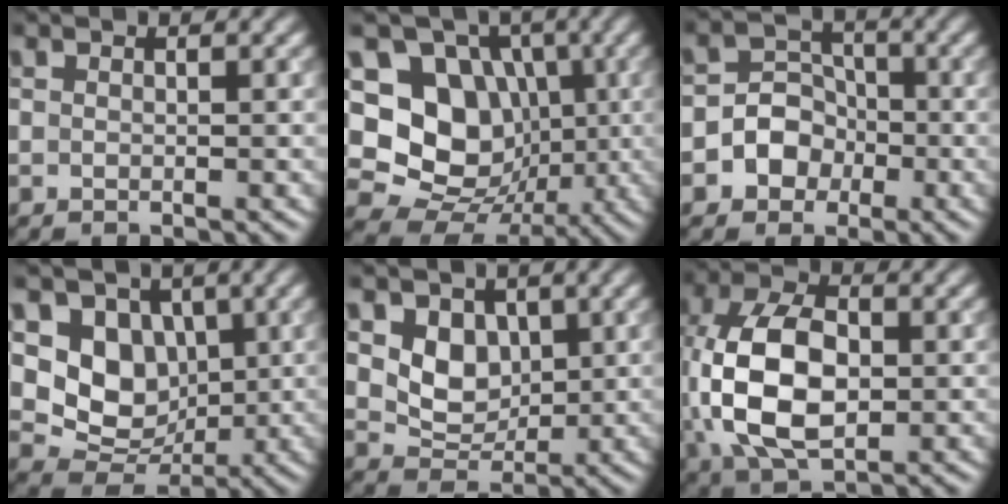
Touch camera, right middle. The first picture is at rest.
{"total": 13.7, "force": [1.1, 12.0, 6.6], "torque": [-0.129, 0.022, -0.003]}
{"total": 4.4, "force": [-1.5, 3.9, 1.5], "torque": [0.006, 0.013, -0.047]}
{"total": 6.5, "force": [1.4, 5.3, 3.5], "torque": [-0.055, -0.012, 0.018]}
{"total": 4.1, "force": [1.1, 3.2, 2.3], "torque": [-0.048, -0.011, 0.017]}
{"total": 10.7, "force": [-0.1, 6.7, 8.4], "torque": [-0.188, 0.000, 0.002]}